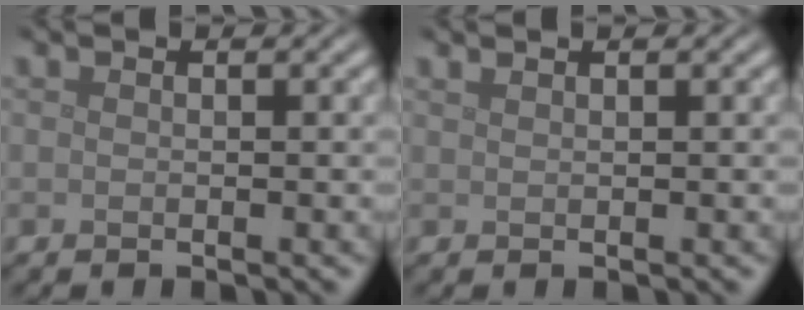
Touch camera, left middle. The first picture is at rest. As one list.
[{"total": 0.5, "force": [0.5, 0.1, 0.2], "torque": [-0.003, 0.002, 0.011]}]